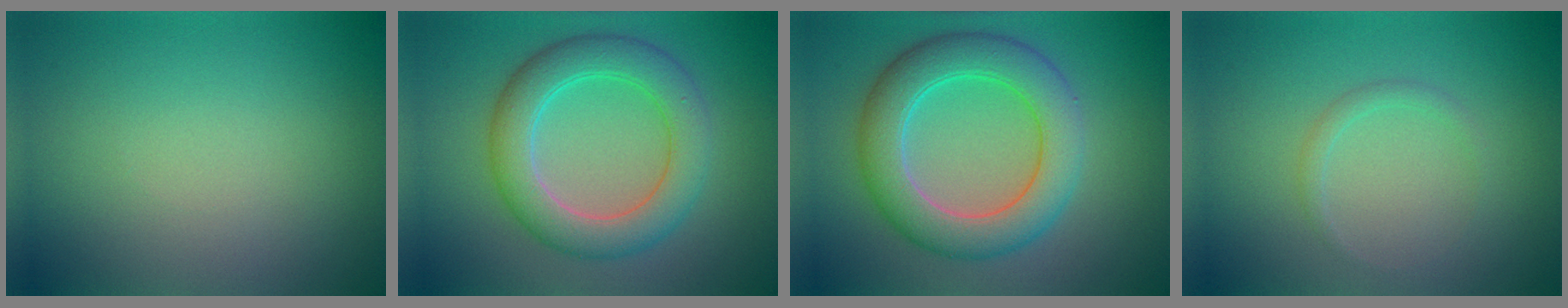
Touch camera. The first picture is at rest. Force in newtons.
{"total": 6.1, "press": 6.1, "slide": 0.2}
{"total": 7.1, "press": 7.1, "slide": 0.2}
{"total": 1.0, "press": 1.0, "slide": 0.0}